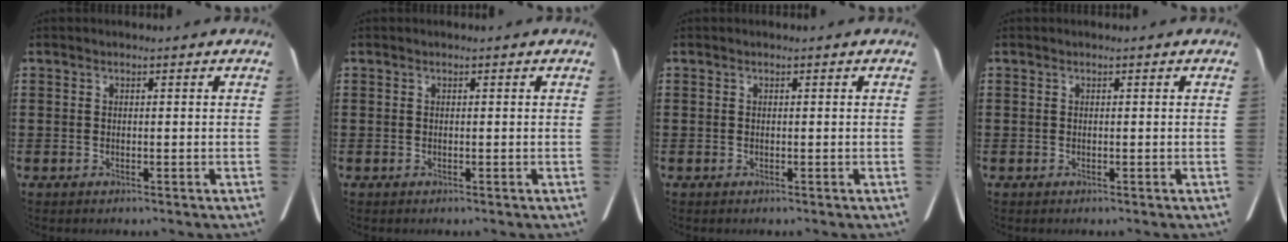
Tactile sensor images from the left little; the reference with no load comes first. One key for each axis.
{"total": 0.0}
{"total": 0.0}
{"total": 0.0}